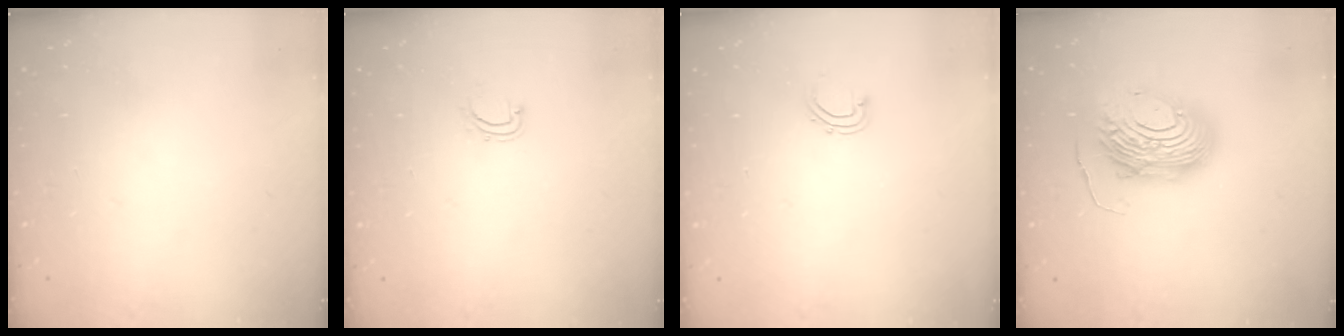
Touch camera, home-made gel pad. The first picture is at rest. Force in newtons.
{"total": 4.3, "press": 4.2, "slide": 0.6}
{"total": 3.7, "press": 3.6, "slide": 0.8}
{"total": 14.0, "press": 14.0, "slide": 1.3}